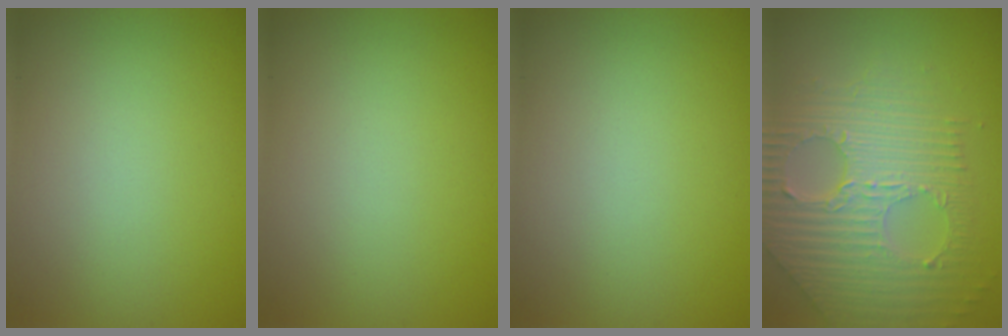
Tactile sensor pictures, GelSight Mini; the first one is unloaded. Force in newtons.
{"total": 0.0}
{"total": 0.0}
{"total": 7.8, "press": 5.2, "slide": 5.8}